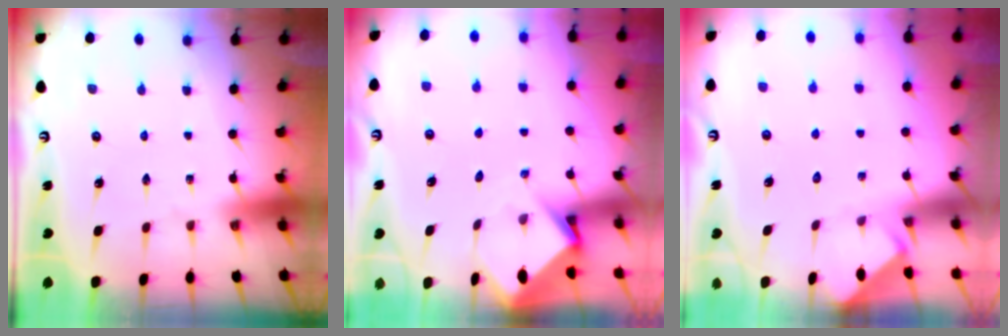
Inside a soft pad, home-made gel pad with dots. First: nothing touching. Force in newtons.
{"total": 3.7, "press": 3.7, "slide": 0.2}
{"total": 2.7, "press": 2.6, "slide": 0.4}